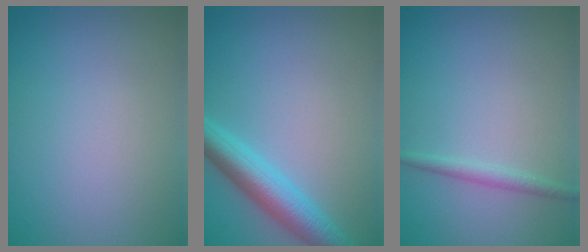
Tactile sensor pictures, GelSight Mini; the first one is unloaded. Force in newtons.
{"total": 4.8, "press": 4.8, "slide": 0.2}
{"total": 1.3, "press": 1.3, "slide": 0.1}